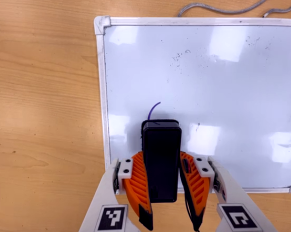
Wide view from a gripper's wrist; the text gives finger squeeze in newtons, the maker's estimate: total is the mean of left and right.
{"total": 6.4, "left": 5.1, "right": 7.8}